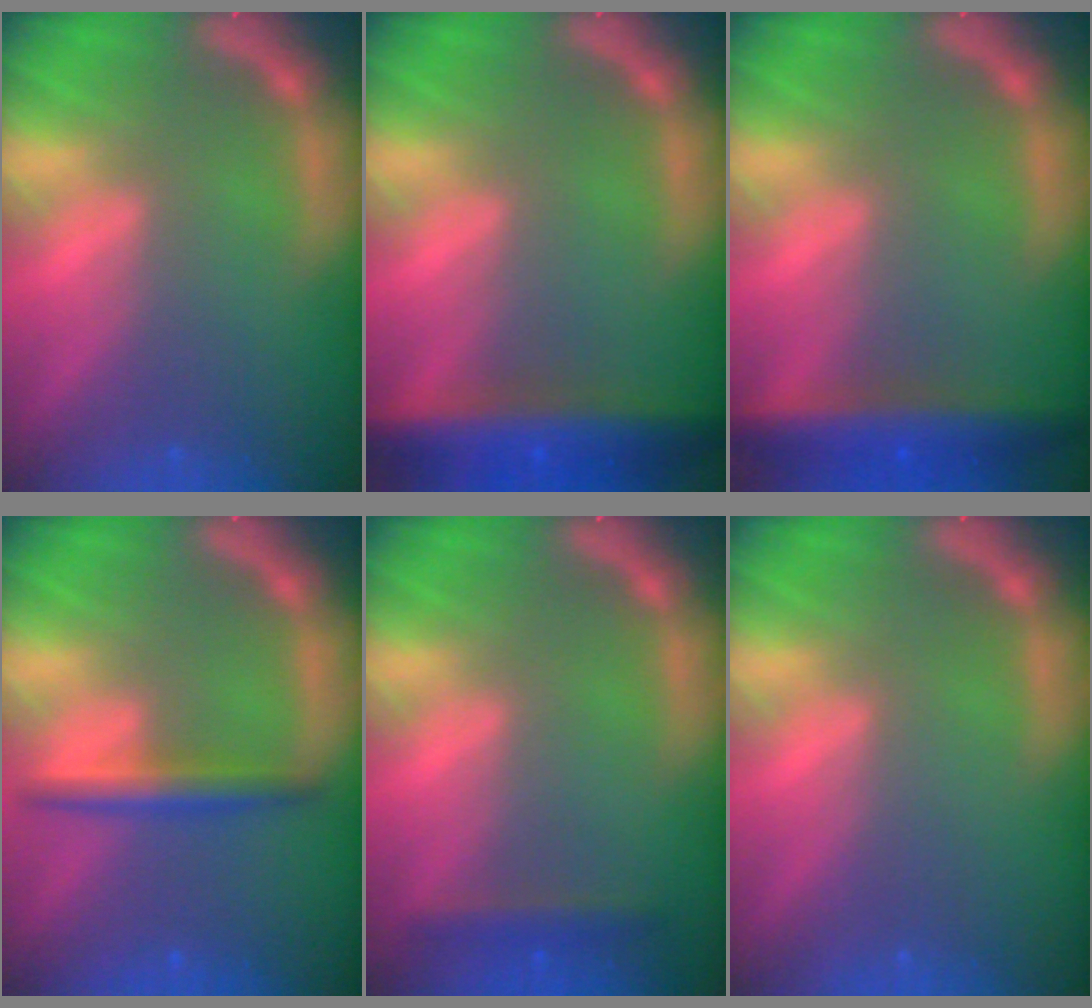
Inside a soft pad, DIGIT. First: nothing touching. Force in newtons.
{"total": 7.5}
{"total": 6.0}
{"total": 3.0}
{"total": 1.9}
{"total": 0.0}